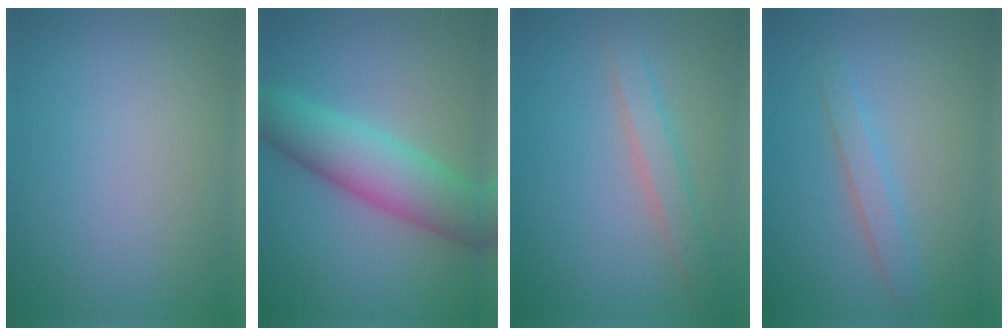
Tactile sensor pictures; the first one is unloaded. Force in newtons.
{"total": 6.9, "press": 6.9, "slide": 0.3}
{"total": 2.5, "press": 2.5, "slide": 0.1}
{"total": 2.0, "press": 2.0, "slide": 0.2}